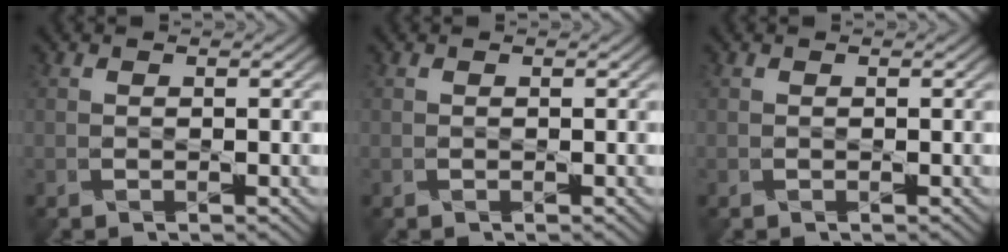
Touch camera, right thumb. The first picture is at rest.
{"total": 0.0}
{"total": 0.0}